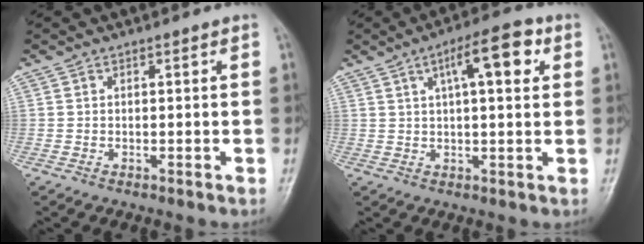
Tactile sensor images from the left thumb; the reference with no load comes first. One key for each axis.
{"total": 10.0, "fx": 3.8, "fy": 3.2, "fz": 8.7, "tx": -0.121, "ty": 0.010, "tz": 0.055}